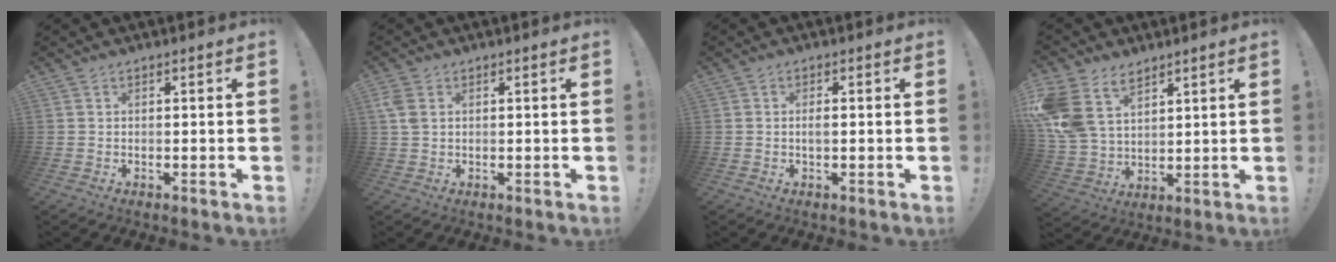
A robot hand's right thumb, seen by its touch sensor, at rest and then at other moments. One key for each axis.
{"total": 3.4, "fx": 1.4, "fy": 2.2, "fz": 2.3, "tx": -0.049, "ty": -0.001, "tz": 0.025}
{"total": 1.7, "fx": -0.3, "fy": 0.5, "fz": 1.6, "tx": -0.033, "ty": 0.004, "tz": -0.007}
{"total": 14.3, "fx": 8.0, "fy": 9.4, "fz": 7.1, "tx": -0.157, "ty": -0.046, "tz": 0.158}